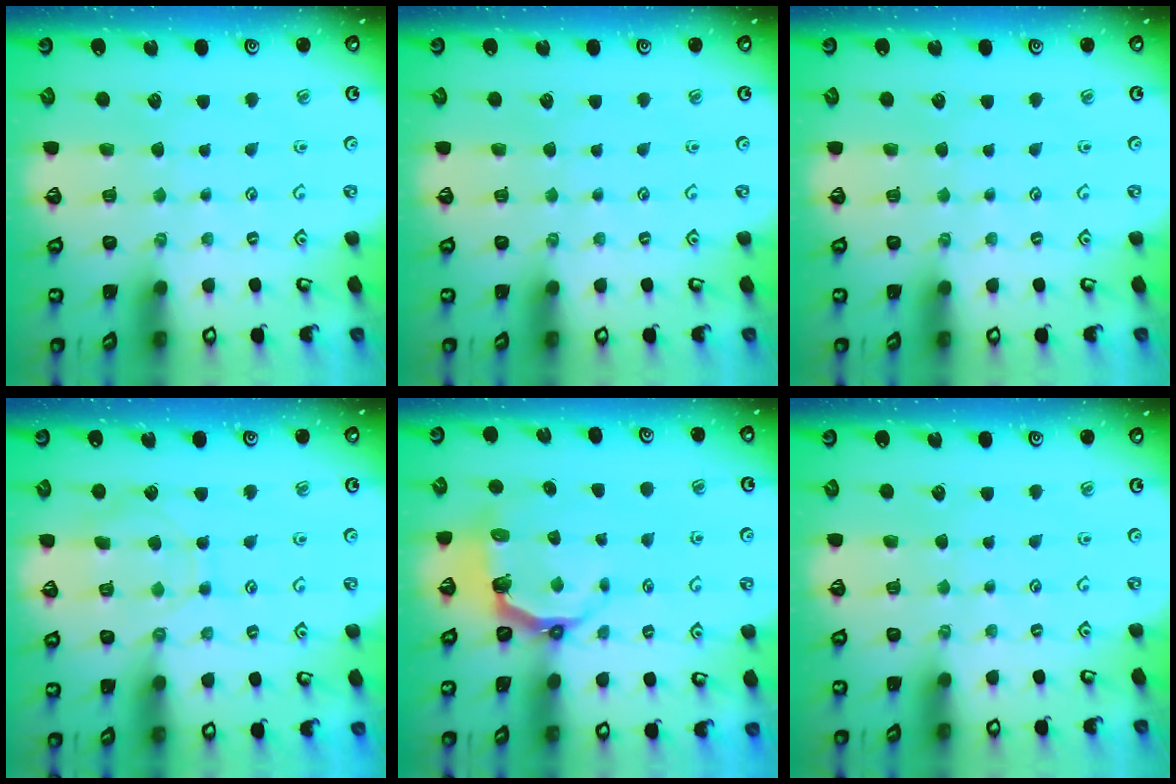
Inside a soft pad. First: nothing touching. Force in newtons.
{"total": 0.0}
{"total": 0.0}
{"total": 9.0, "press": 9.0, "slide": 1.0}
{"total": 4.9, "press": 3.2, "slide": 3.7}
{"total": 0.0}